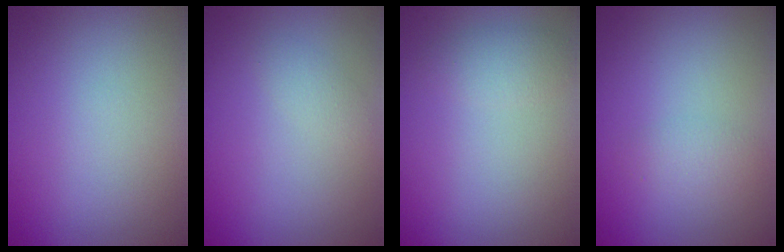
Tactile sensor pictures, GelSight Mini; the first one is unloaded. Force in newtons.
{"total": 1.0, "press": 1.0, "slide": 0.0}
{"total": 1.6, "press": 1.6, "slide": 0.1}
{"total": 1.3, "press": 1.3, "slide": 0.0}